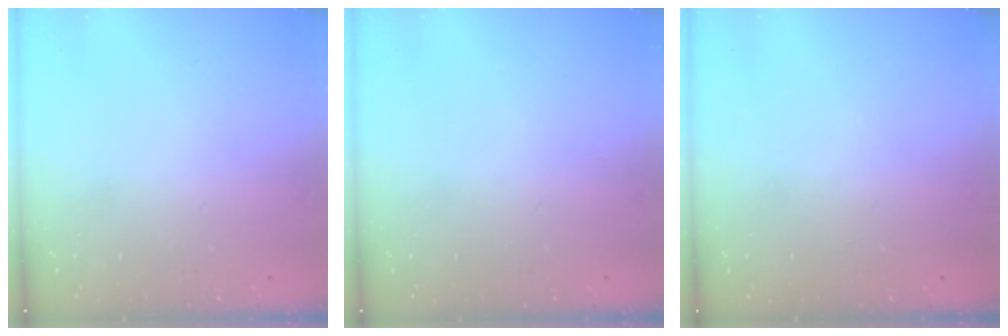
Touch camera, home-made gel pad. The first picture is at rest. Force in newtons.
{"total": 0.0}
{"total": 0.0}